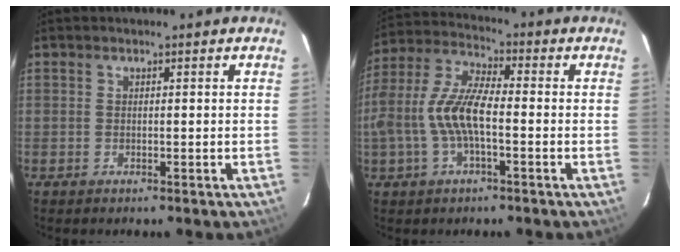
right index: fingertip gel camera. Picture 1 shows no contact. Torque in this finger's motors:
{"motor_torque": [0.47, -0.13, 0.36, 0.21]}